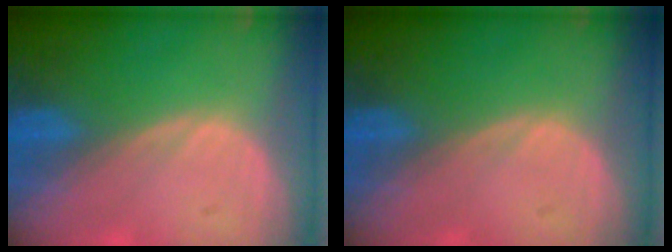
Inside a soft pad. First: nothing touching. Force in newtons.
{"total": 0.0}